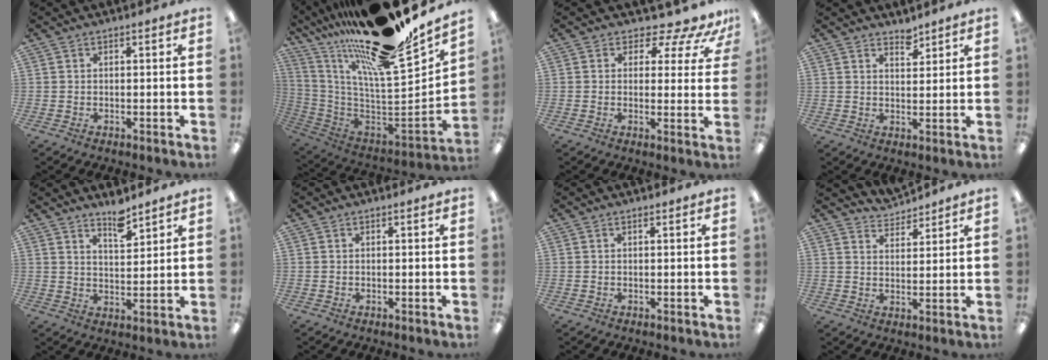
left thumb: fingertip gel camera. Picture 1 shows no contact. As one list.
[{"total": 24.3, "force": [17.1, 5.1, 16.4], "torque": [-0.226, -0.142, 0.283]}, {"total": 6.5, "force": [5.2, 2.6, 2.9], "torque": [-0.038, -0.046, 0.089]}, {"total": 3.3, "force": [3.0, 1.2, 0.7], "torque": [0.005, -0.023, 0.051]}, {"total": 5.9, "force": [5.1, 1.7, 2.4], "torque": [-0.027, -0.039, 0.088]}, {"total": 0.0}, {"total": 0.0}, {"total": 4.7, "force": [4.6, 1.0, -0.1], "torque": [-0.003, -0.031, 0.086]}]